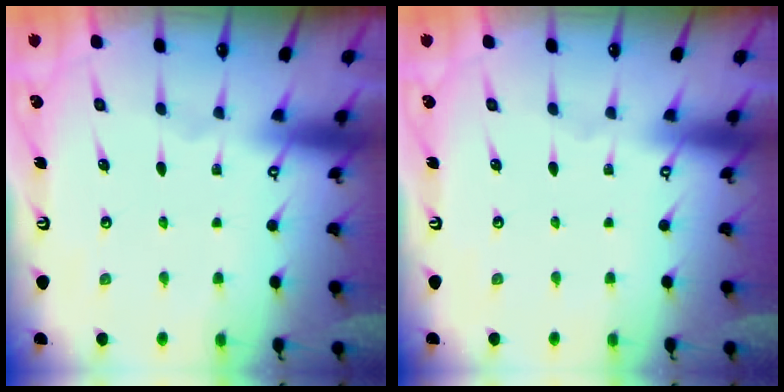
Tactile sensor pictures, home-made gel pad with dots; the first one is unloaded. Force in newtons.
{"total": 0.0}